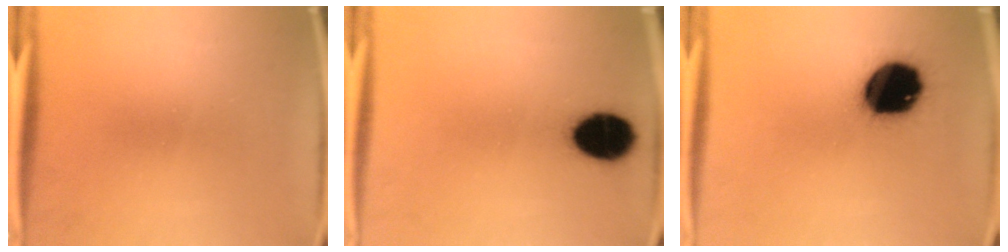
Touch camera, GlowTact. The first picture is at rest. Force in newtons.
{"total": 11.5}
{"total": 18.5}